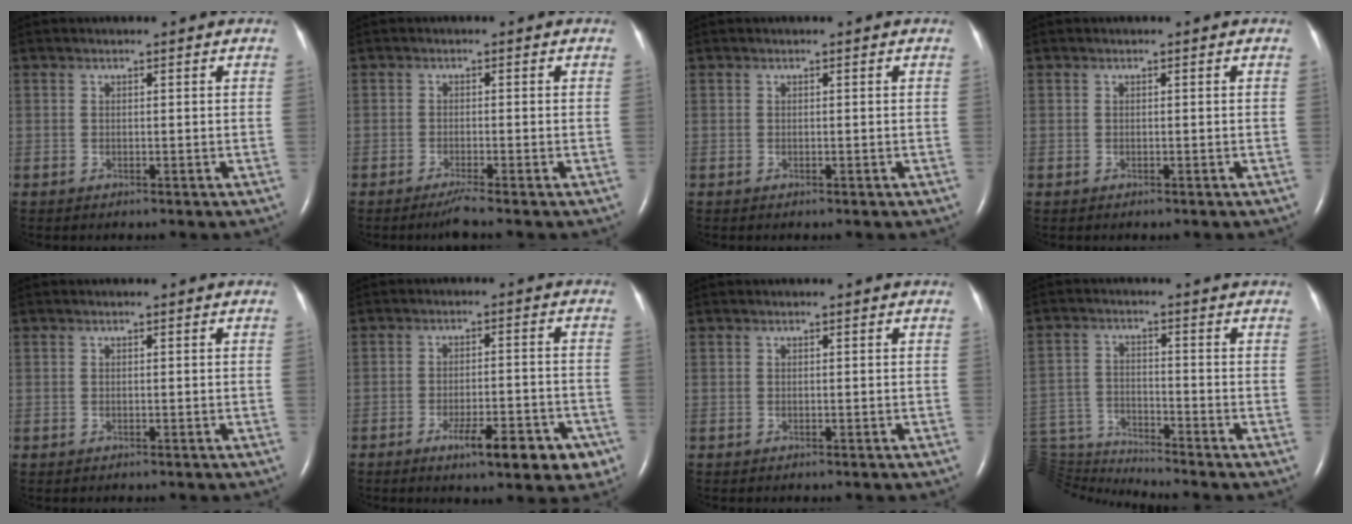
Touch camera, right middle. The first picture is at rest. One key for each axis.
{"total": 2.1, "fx": -1.7, "fy": -0.7, "fz": 1.2, "tx": -0.027, "ty": -0.004, "tz": -0.034}
{"total": 0.0}
{"total": 0.0}
{"total": 0.0}
{"total": 9.4, "fx": -5.3, "fy": 2.5, "fz": 7.3, "tx": -0.093, "ty": -0.002, "tz": -0.070}
{"total": 0.0}
{"total": 9.3, "fx": -9.0, "fy": -2.2, "fz": -0.3, "tx": -0.002, "ty": 0.017, "tz": -0.170}